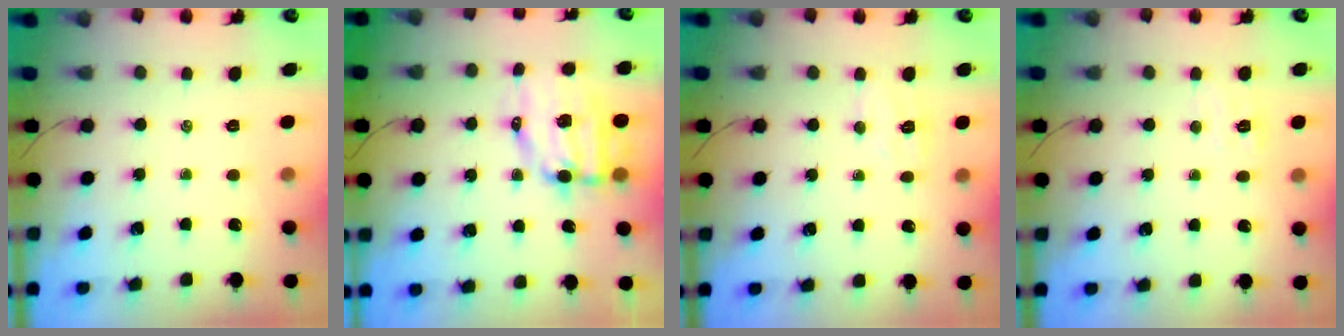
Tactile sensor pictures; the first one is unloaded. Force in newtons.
{"total": 9.8, "press": 9.7, "slide": 1.8}
{"total": 6.3, "press": 6.2, "slide": 1.0}
{"total": 4.6, "press": 4.5, "slide": 0.9}